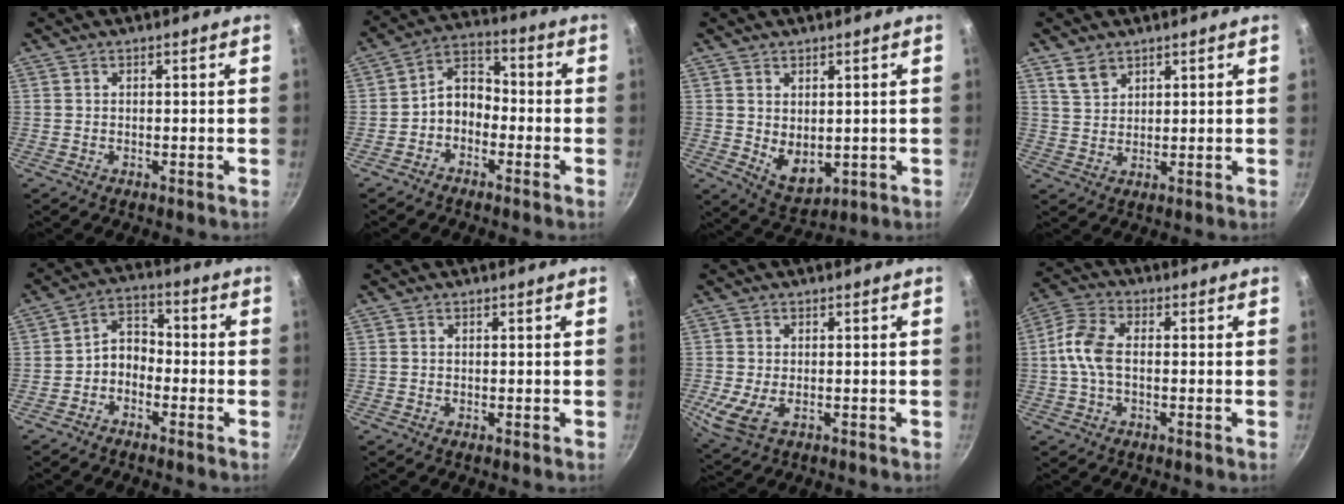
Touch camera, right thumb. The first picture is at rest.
{"total": 6.7, "force": [-2.2, 4.9, 4.0], "torque": [-0.044, 0.043, -0.053]}
{"total": 6.5, "force": [0.8, 4.3, 4.9], "torque": [-0.064, -0.022, 0.031]}
{"total": 4.3, "force": [3.0, 2.4, 1.9], "torque": [-0.028, -0.012, 0.064]}
{"total": 5.3, "force": [-2.1, 3.9, 3.0], "torque": [-0.033, 0.038, -0.048]}
{"total": 0.0}
{"total": 6.1, "force": [-1.3, 3.7, 4.7], "torque": [-0.092, -0.017, -0.022]}
{"total": 7.8, "force": [-0.2, 4.5, 6.4], "torque": [-0.134, 0.023, -0.013]}